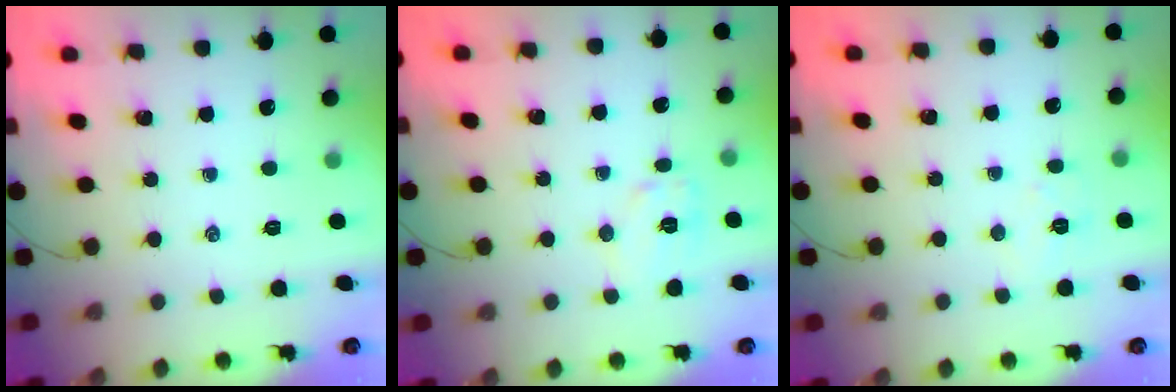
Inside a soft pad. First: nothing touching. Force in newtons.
{"total": 7.0, "press": 6.9, "slide": 1.1}
{"total": 4.6, "press": 4.5, "slide": 0.8}